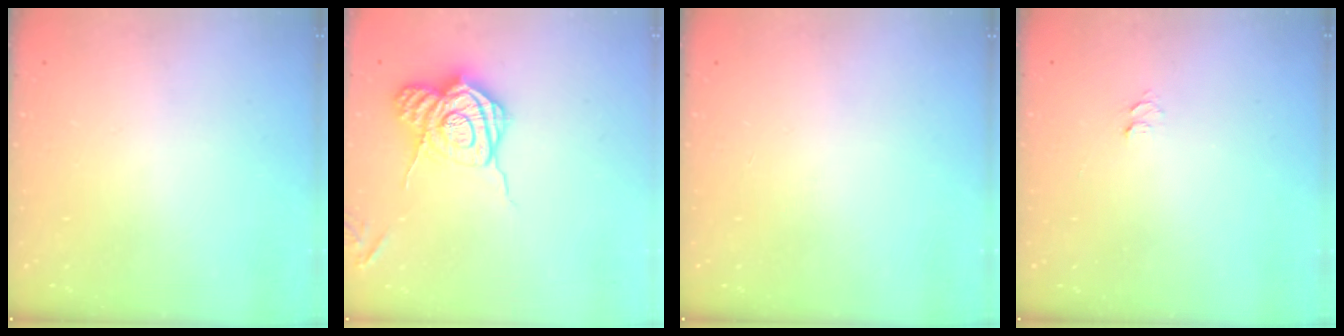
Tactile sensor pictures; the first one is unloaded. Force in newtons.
{"total": 14.2, "press": 14.1, "slide": 0.8}
{"total": 0.0}
{"total": 3.6, "press": 3.6, "slide": 0.4}